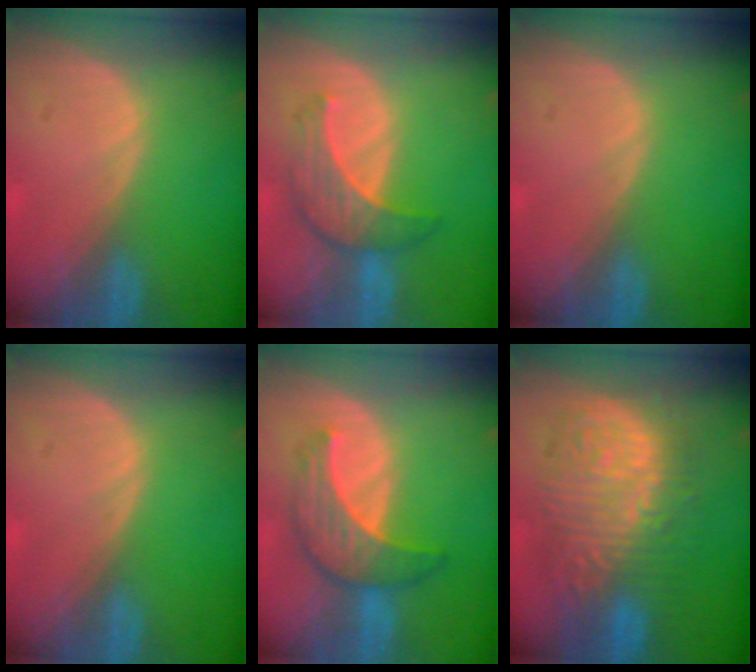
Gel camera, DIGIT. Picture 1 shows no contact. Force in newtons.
{"total": 5.8, "press": 5.8, "slide": 0.6}
{"total": 0.0}
{"total": 0.0}
{"total": 6.9, "press": 6.8, "slide": 1.0}
{"total": 13.3, "press": 13.3, "slide": 1.2}